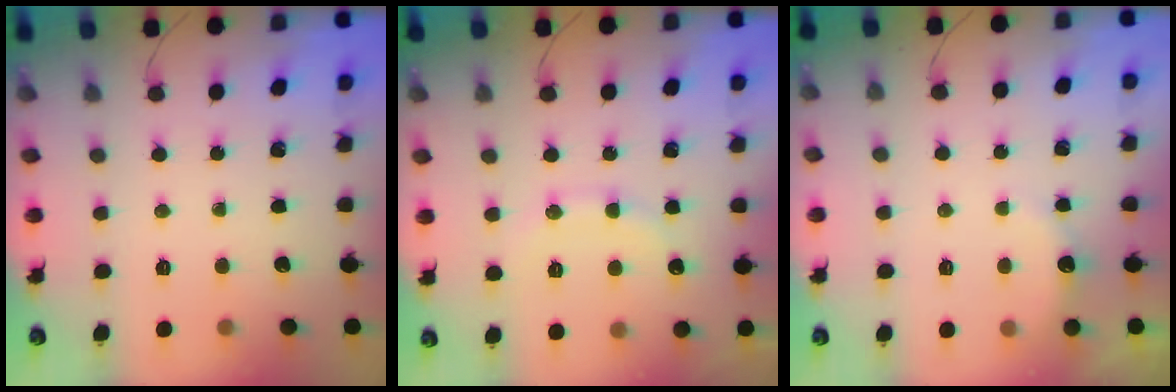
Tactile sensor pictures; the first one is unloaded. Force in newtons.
{"total": 10.3, "press": 10.2, "slide": 1.1}
{"total": 3.0, "press": 2.9, "slide": 0.9}